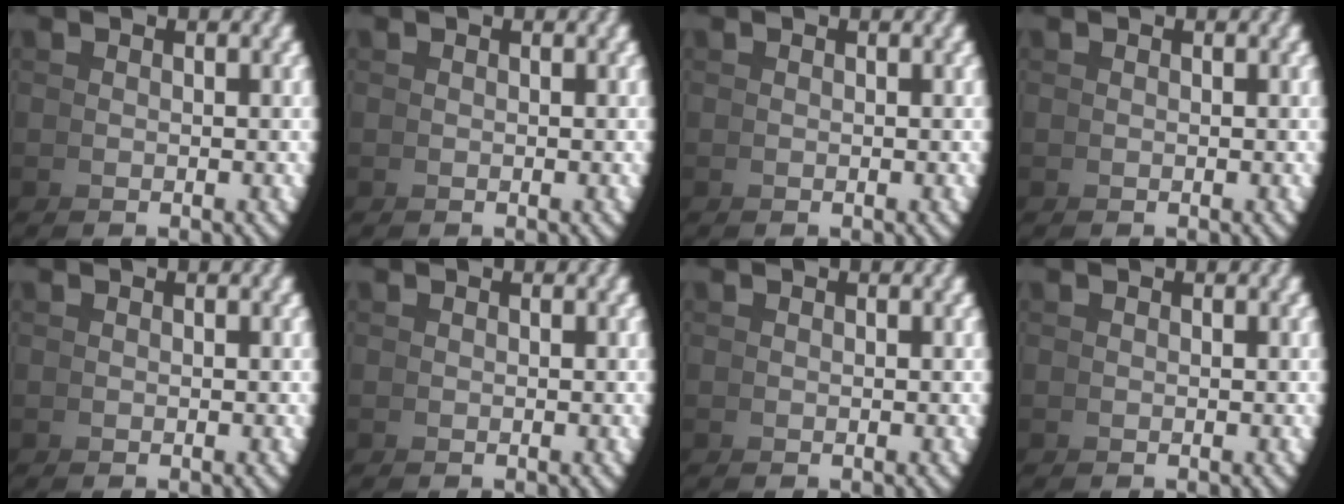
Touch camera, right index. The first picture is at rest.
{"total": 0.0}
{"total": 0.0}
{"total": 0.0}
{"total": 0.0}
{"total": 0.0}
{"total": 0.0}
{"total": 0.0}